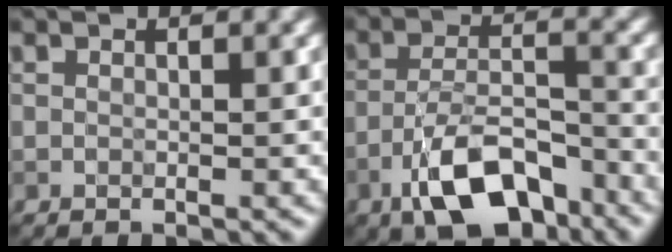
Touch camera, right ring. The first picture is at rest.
{"total": 8.5, "force": [-5.3, 3.2, 5.8], "torque": [-0.095, 0.007, -0.096]}